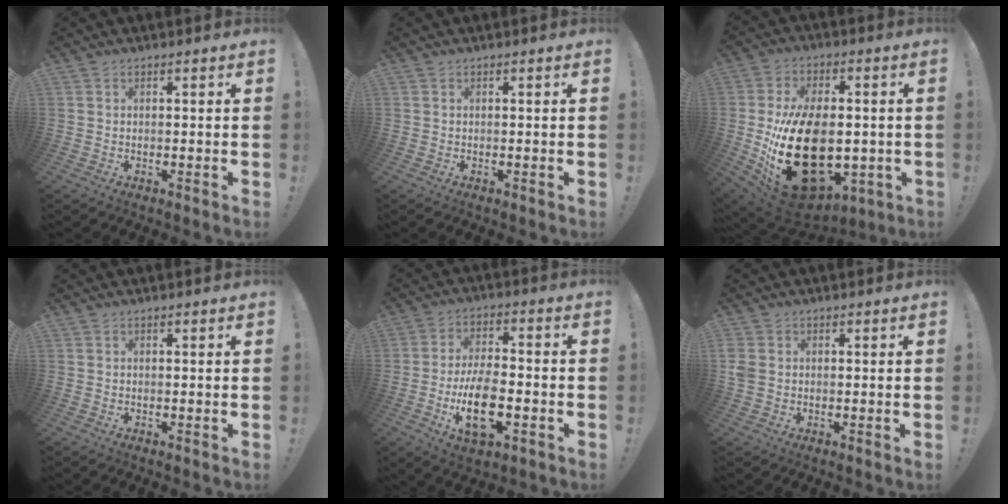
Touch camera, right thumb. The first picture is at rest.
{"total": 0.0}
{"total": 29.0, "force": [-4.4, 18.2, 22.2], "torque": [-0.412, 0.015, -0.047]}
{"total": 0.0}
{"total": 14.5, "force": [-4.5, 7.2, 11.8], "torque": [-0.219, 0.010, -0.076]}
{"total": 3.3, "force": [0.1, 2.7, 2.0], "torque": [-0.044, 0.006, 0.006]}